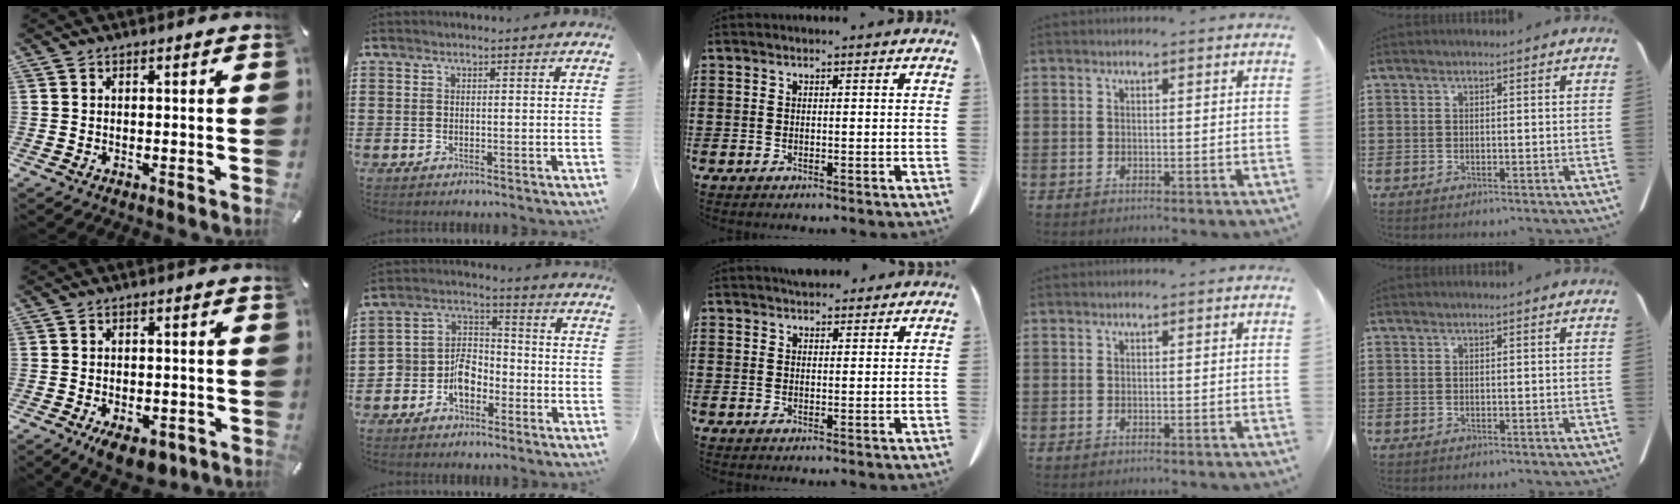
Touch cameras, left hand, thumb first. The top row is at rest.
{"thumb": {"total": 6.2, "force": [-3.2, 3.3, 4.2], "torque": [-0.072, 0.013, -0.051]}, "index": {"total": 6.4, "force": [-3.6, 4.4, 2.9], "torque": [-0.066, 0.015, -0.070]}, "middle": {"total": 2.5, "force": [2.3, 0.7, 0.3], "torque": [-0.013, -0.004, 0.046]}}